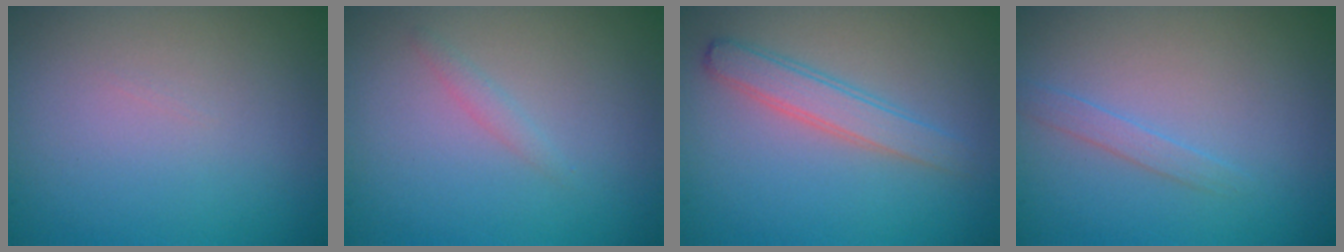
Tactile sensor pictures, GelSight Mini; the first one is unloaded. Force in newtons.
{"total": 0.8, "press": 0.8, "slide": 0.1}
{"total": 2.5, "press": 2.5, "slide": 0.1}
{"total": 1.1, "press": 1.1, "slide": 0.0}